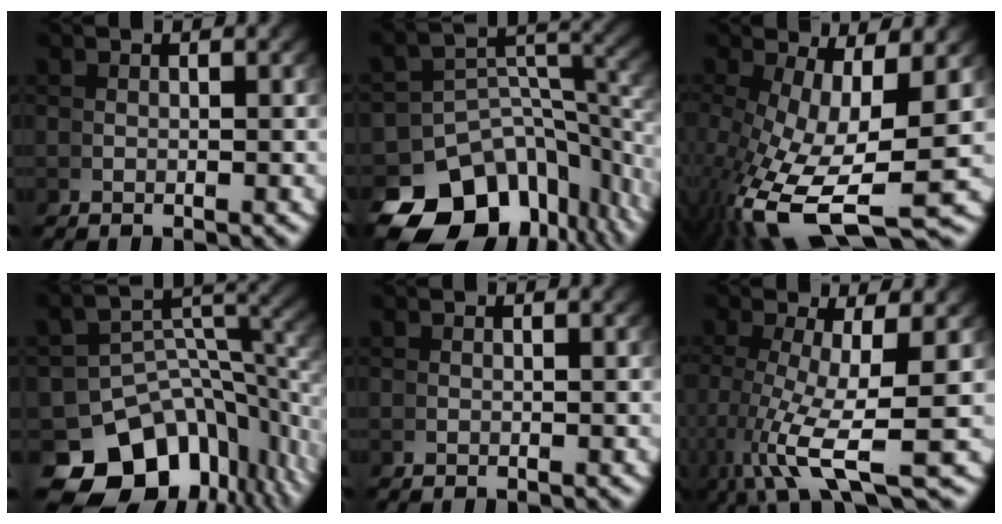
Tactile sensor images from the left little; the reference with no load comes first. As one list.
[{"total": 12.4, "force": [-6.5, 7.6, 7.2], "torque": [-0.109, -0.042, -0.089]}, {"total": 10.1, "force": [-4.5, 4.1, 8.1], "torque": [-0.180, -0.066, -0.034]}, {"total": 13.7, "force": [-6.2, 9.2, 8.1], "torque": [-0.122, -0.050, -0.080]}, {"total": 0.0}, {"total": 7.2, "force": [-2.1, 1.8, 6.6], "torque": [-0.140, -0.037, -0.010]}]